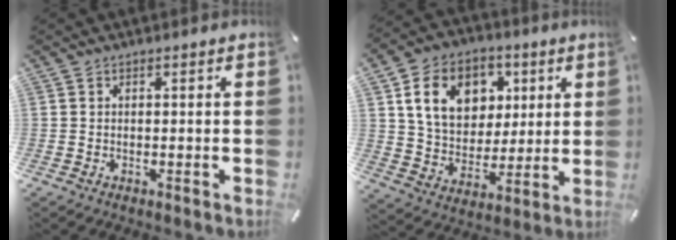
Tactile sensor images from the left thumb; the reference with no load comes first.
{"total": 14.5, "force": [5.2, 11.7, 6.8], "torque": [-0.110, -0.001, 0.102]}